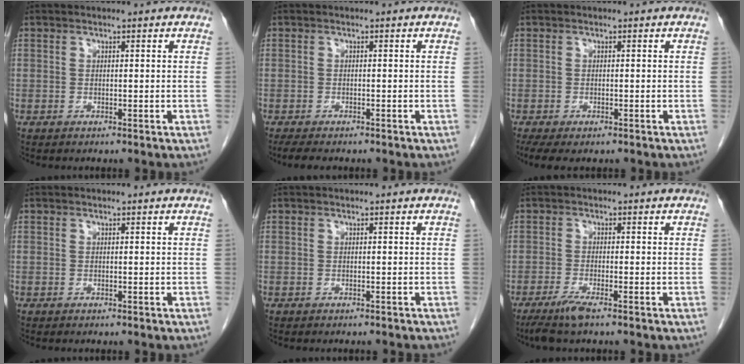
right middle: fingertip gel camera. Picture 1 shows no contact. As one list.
[{"total": 4.0, "force": [-3.3, 1.2, 2.0], "torque": [-0.034, -0.011, -0.046]}, {"total": 4.9, "force": [-3.5, 2.0, 2.9], "torque": [-0.049, -0.013, -0.054]}, {"total": 0.0}, {"total": 2.4, "force": [-2.2, 0.4, 0.8], "torque": [-0.013, -0.002, -0.025]}, {"total": 3.7, "force": [-2.6, 0.0, 2.7], "torque": [-0.057, -0.011, -0.053]}]